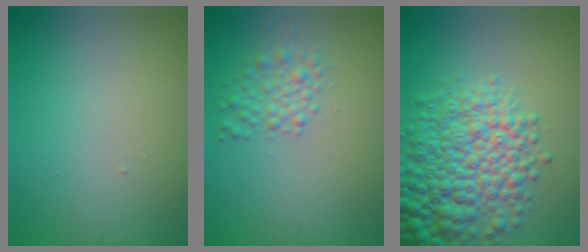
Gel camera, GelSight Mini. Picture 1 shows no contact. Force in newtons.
{"total": 2.3, "press": 2.3, "slide": 0.1}
{"total": 9.7, "press": 9.7, "slide": 0.3}